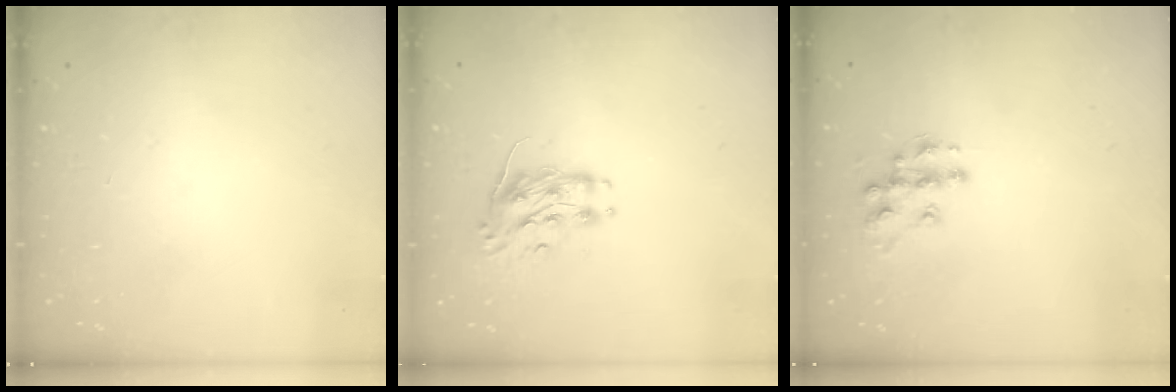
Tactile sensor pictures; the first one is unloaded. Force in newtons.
{"total": 8.2, "press": 8.1, "slide": 0.3}
{"total": 11.4, "press": 11.4, "slide": 0.8}